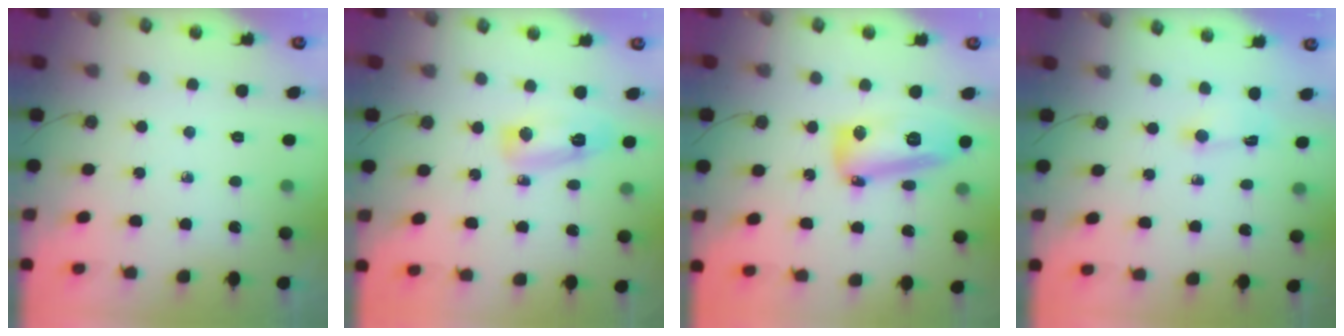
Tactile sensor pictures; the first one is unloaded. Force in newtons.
{"total": 14.1, "press": 8.6, "slide": 11.2}
{"total": 13.9, "press": 13.8, "slide": 1.4}
{"total": 0.8, "press": 0.8, "slide": 0.2}